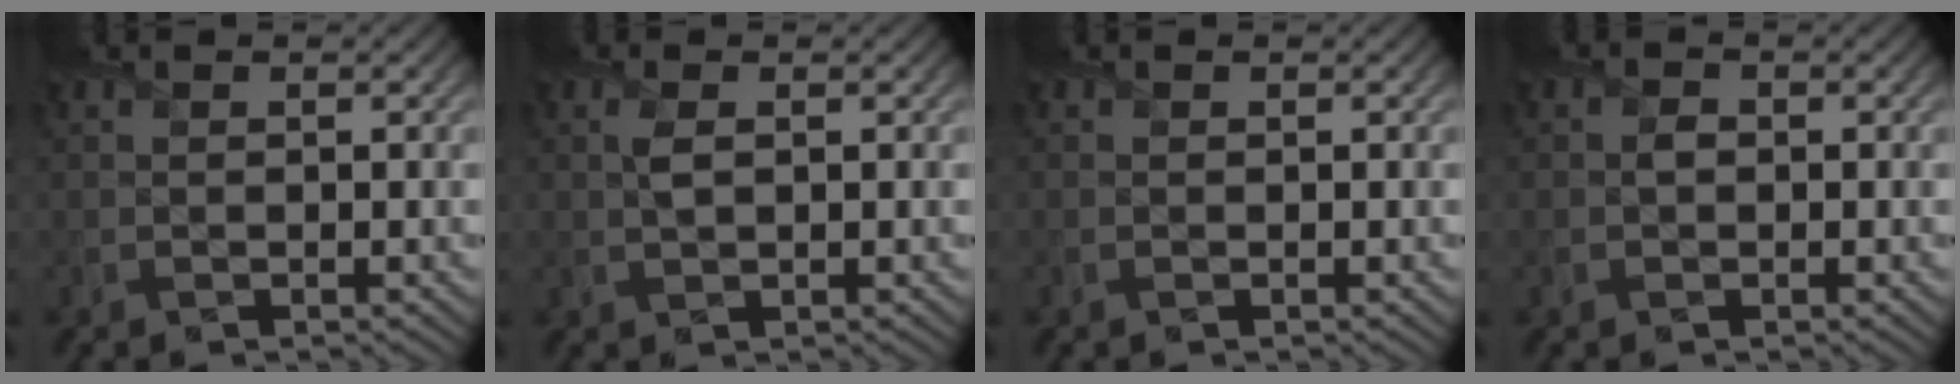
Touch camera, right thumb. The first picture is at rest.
{"total": 1.7, "force": [0.4, 0.8, 1.4], "torque": [-0.038, 0.002, 0.007]}
{"total": 0.0}
{"total": 1.0, "force": [-0.2, 0.9, 0.5], "torque": [-0.008, -0.006, -0.010]}